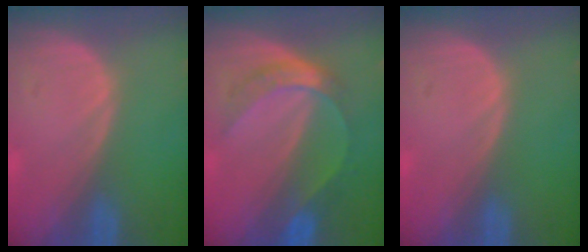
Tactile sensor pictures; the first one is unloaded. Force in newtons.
{"total": 5.9, "press": 5.9, "slide": 0.2}
{"total": 0.0}